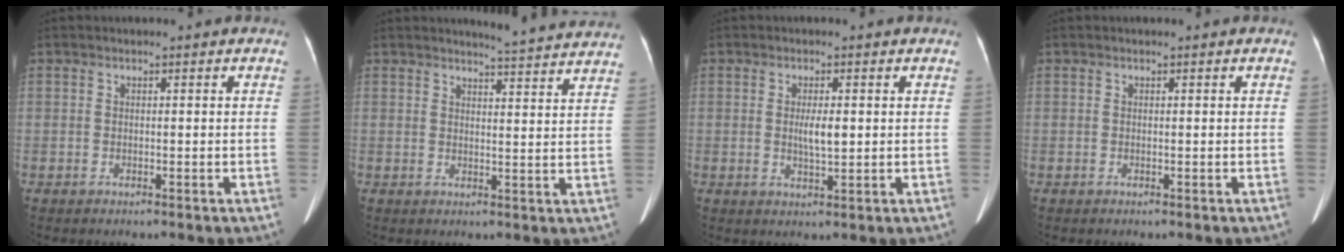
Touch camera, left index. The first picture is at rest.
{"total": 11.0, "force": [10.7, -0.5, 2.5], "torque": [-0.034, -0.031, 0.112]}
{"total": 3.2, "force": [0.3, 0.8, 3.1], "torque": [-0.056, -0.003, 0.005]}
{"total": 0.0}